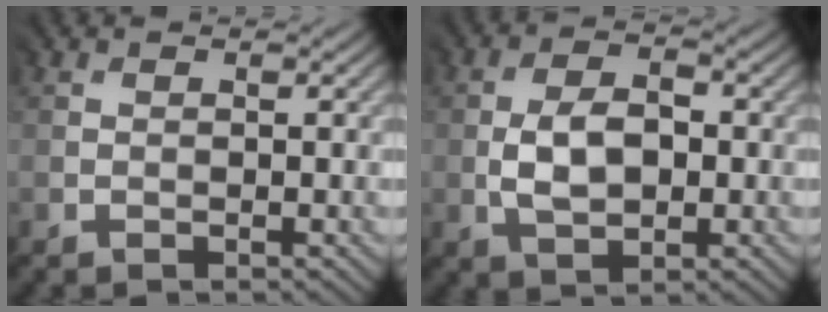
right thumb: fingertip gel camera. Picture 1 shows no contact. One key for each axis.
{"total": 4.4, "fx": -0.5, "fy": 2.9, "fz": 3.3, "tx": -0.066, "ty": 0.001, "tz": -0.010}